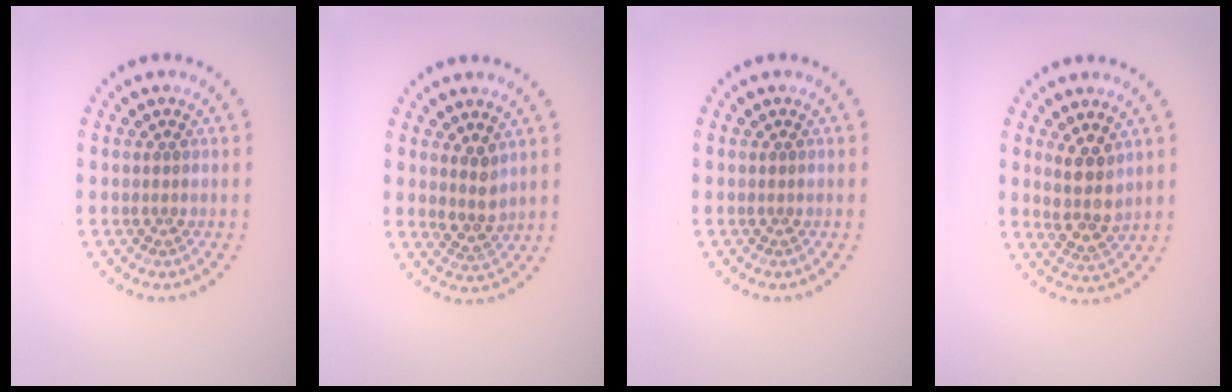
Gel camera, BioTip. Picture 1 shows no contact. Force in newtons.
{"total": 2.0, "press": 1.7, "slide": 1.1}
{"total": 0.0}
{"total": 3.0, "press": 2.6, "slide": 1.4}